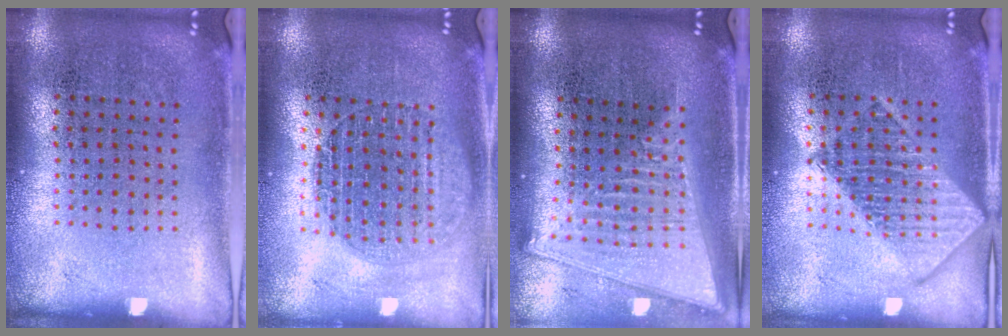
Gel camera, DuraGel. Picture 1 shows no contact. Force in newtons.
{"total": 1.6, "press": 1.4, "slide": 0.7}
{"total": 2.1, "press": 1.8, "slide": 1.1}
{"total": 1.7, "press": 1.7, "slide": 0.3}